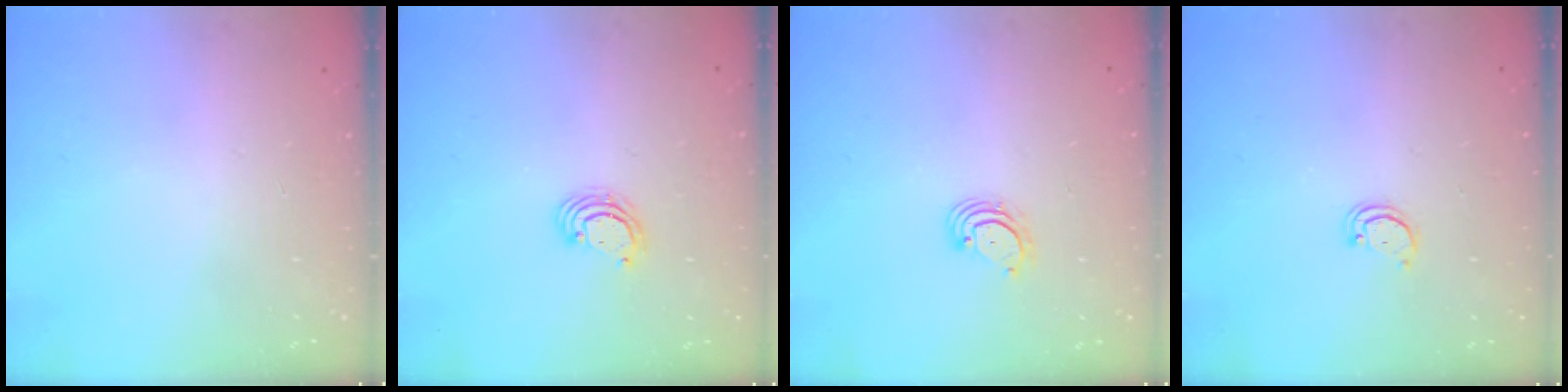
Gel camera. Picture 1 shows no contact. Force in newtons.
{"total": 3.2, "press": 3.2, "slide": 0.3}
{"total": 2.9, "press": 2.9, "slide": 0.4}
{"total": 2.1, "press": 2.1, "slide": 0.2}